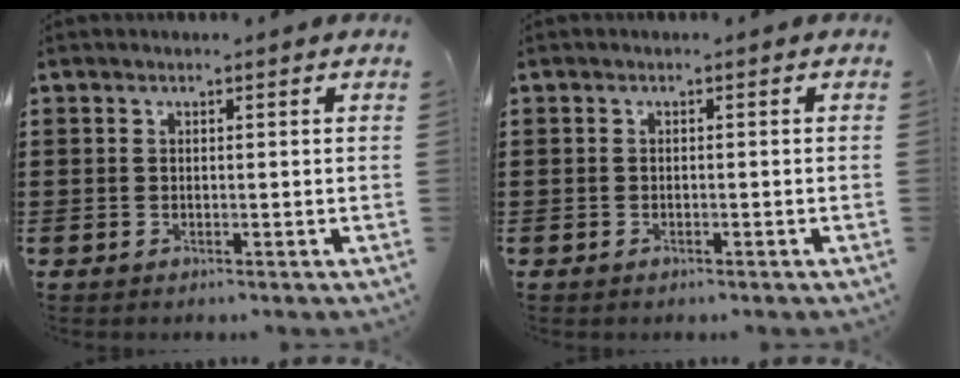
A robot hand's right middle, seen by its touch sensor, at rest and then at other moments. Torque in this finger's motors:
{"motor_torque": [0.01, 0.02, 0.07, -0.01]}